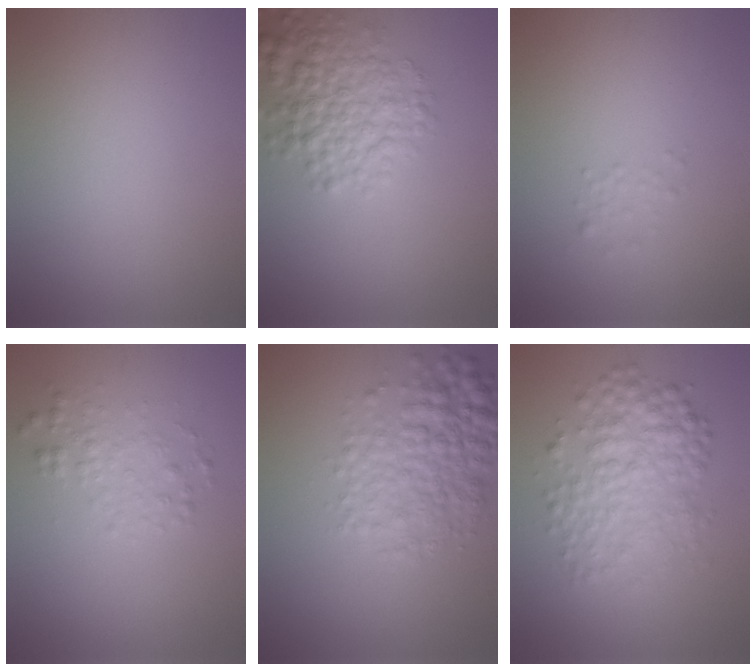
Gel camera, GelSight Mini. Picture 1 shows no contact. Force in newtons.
{"total": 5.0, "press": 5.0, "slide": 0.2}
{"total": 0.8, "press": 0.8, "slide": 0.0}
{"total": 2.0, "press": 2.0, "slide": 0.0}
{"total": 5.5, "press": 5.5, "slide": 0.1}
{"total": 5.4, "press": 5.4, "slide": 0.0}